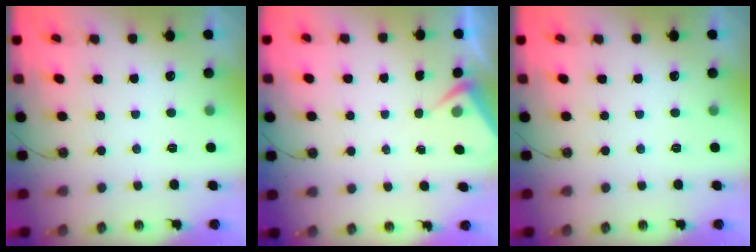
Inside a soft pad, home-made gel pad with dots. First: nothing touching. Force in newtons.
{"total": 3.6, "press": 3.5, "slide": 0.5}
{"total": 0.0}